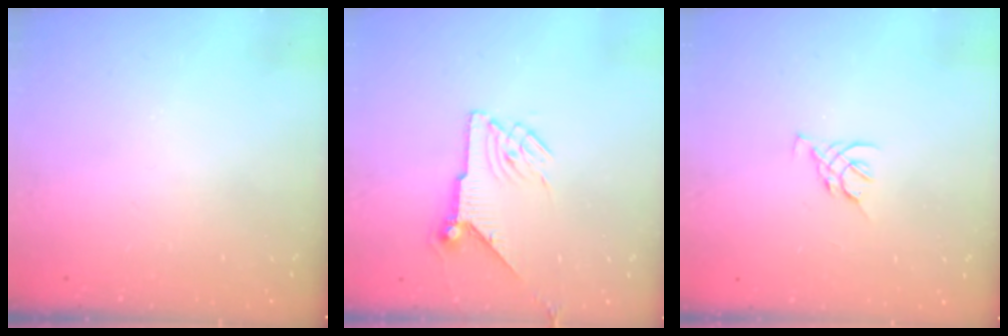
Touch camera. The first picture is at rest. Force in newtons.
{"total": 8.2, "press": 8.2, "slide": 0.2}
{"total": 3.2, "press": 3.2, "slide": 0.7}